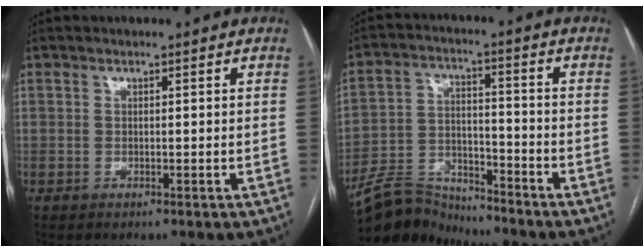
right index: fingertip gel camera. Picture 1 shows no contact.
{"total": 8.7, "force": [-8.5, 1.6, 0.2], "torque": [-0.007, 0.010, -0.160]}